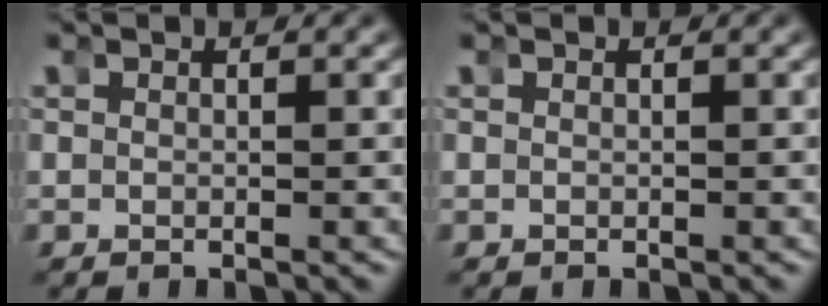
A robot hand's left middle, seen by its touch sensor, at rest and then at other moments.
{"total": 0.0}